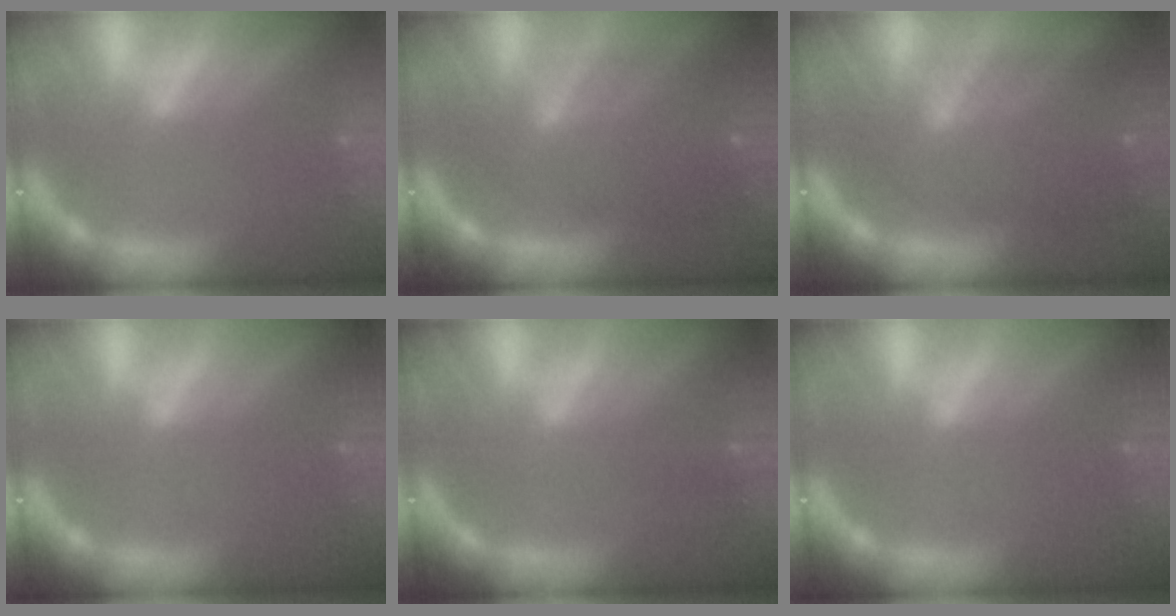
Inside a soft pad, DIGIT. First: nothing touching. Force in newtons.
{"total": 7.5}
{"total": 8.1}
{"total": 0.0}
{"total": 1.0}
{"total": 0.0}